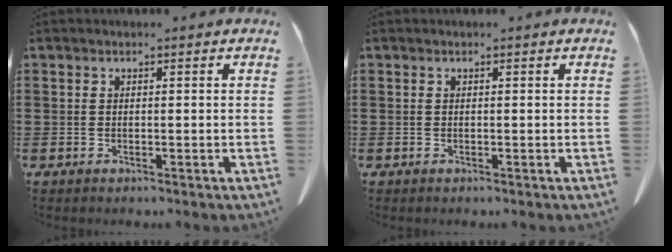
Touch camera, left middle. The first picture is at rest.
{"total": 0.0}